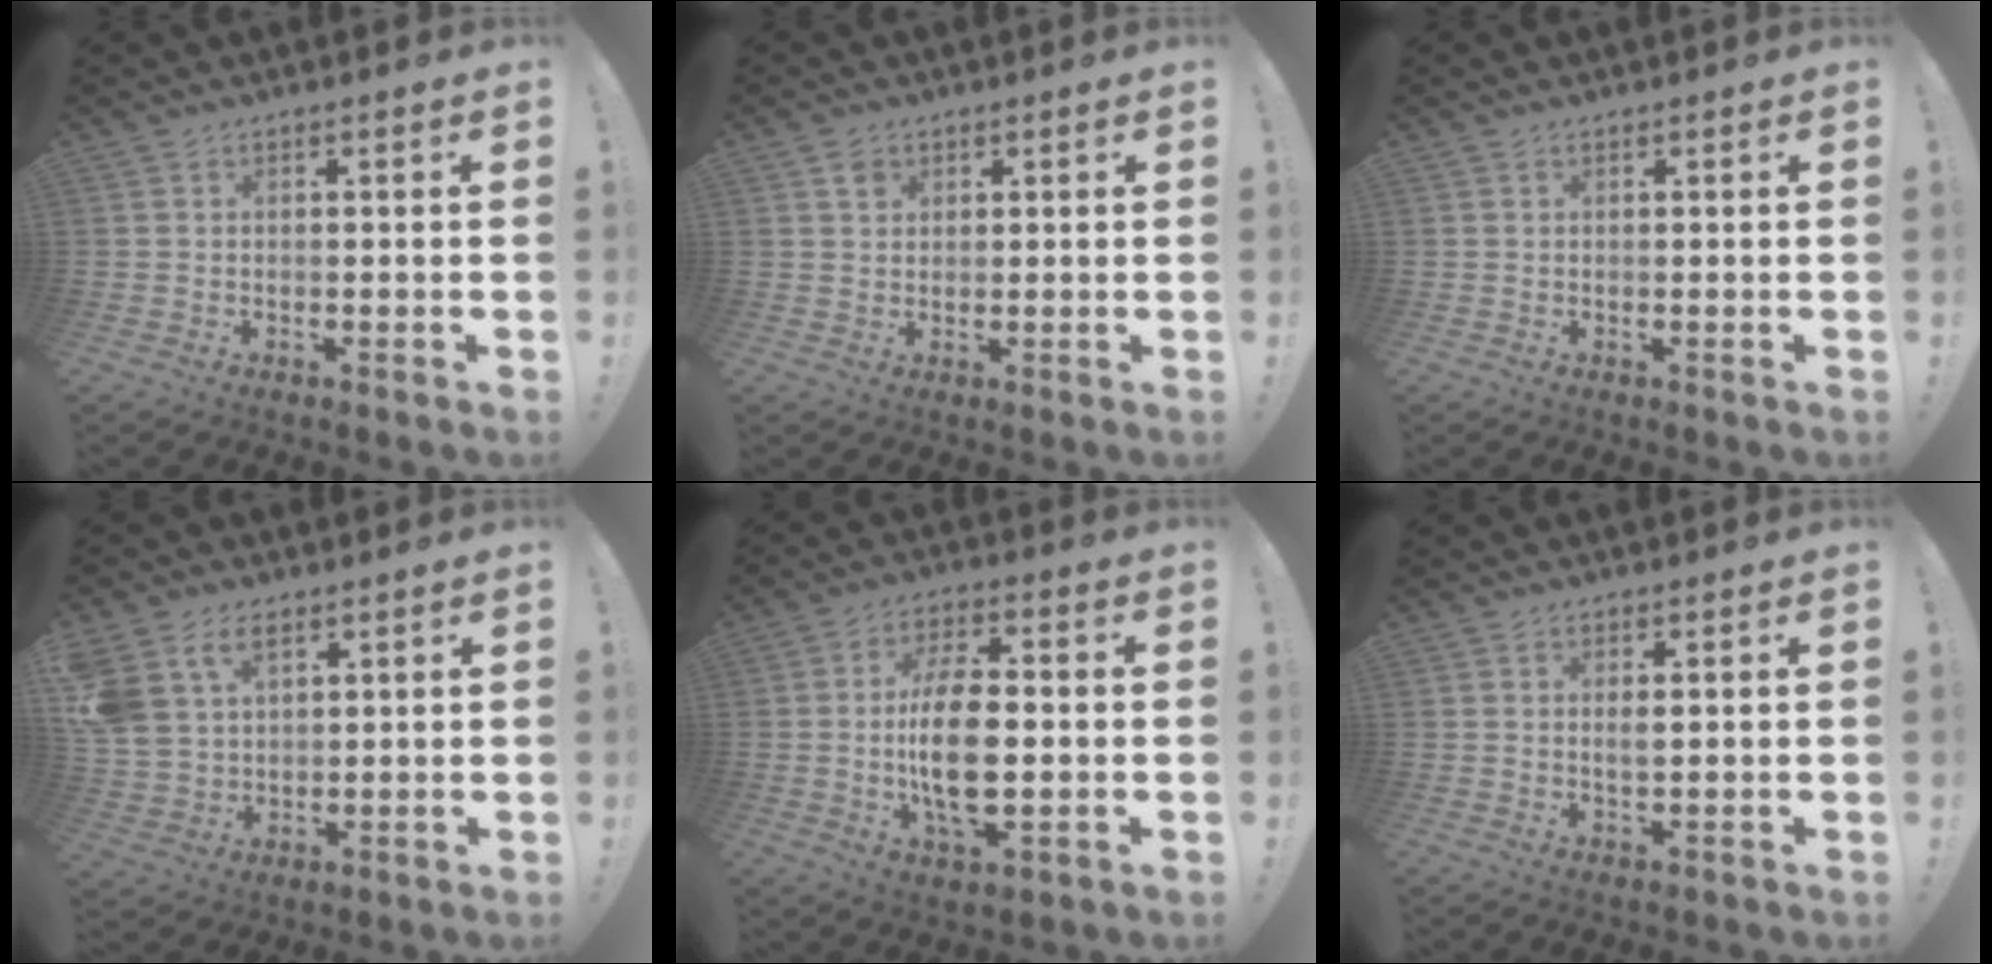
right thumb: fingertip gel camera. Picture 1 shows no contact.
{"total": 2.8, "force": [1.6, 2.2, 0.5], "torque": [0.007, -0.008, 0.026]}
{"total": 0.0}
{"total": 10.1, "force": [5.6, 6.7, 5.0], "torque": [-0.111, -0.021, 0.112]}
{"total": 15.8, "force": [-1.3, 7.5, 13.9], "torque": [-0.260, -0.007, -0.031]}
{"total": 1.9, "force": [0.4, 0.5, 1.8], "torque": [-0.025, -0.005, 0.005]}